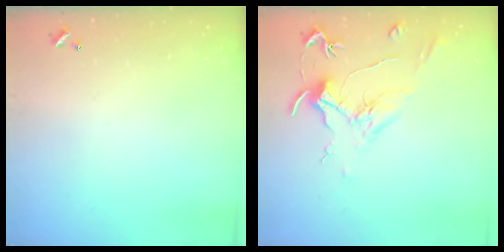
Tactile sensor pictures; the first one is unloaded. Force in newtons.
{"total": 1.9, "press": 1.7, "slide": 0.9}